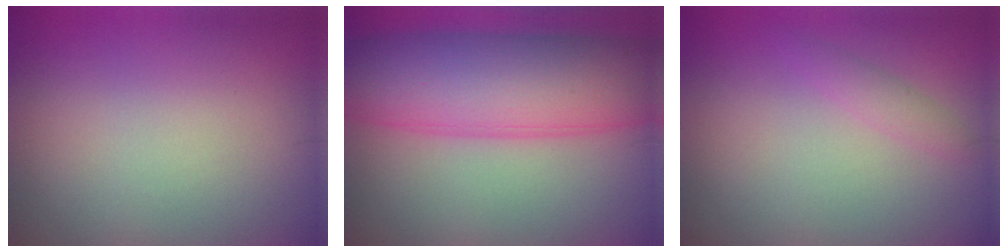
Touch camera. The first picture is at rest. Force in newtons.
{"total": 11.6, "press": 11.6, "slide": 0.1}
{"total": 1.3, "press": 1.3, "slide": 0.0}